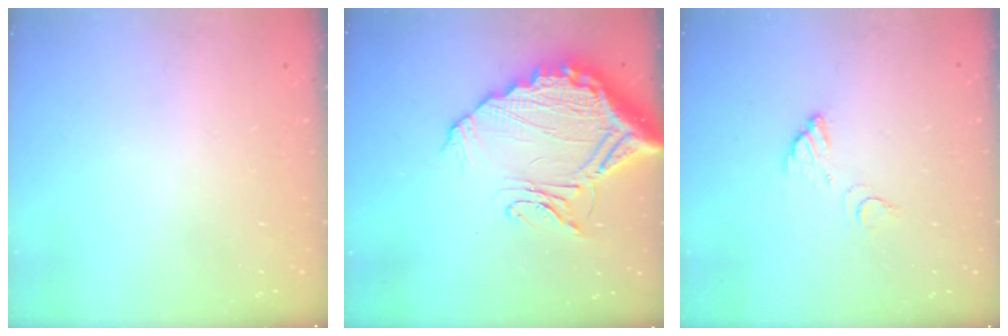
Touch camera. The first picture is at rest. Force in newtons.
{"total": 17.9, "press": 17.8, "slide": 1.5}
{"total": 3.5, "press": 3.4, "slide": 0.2}